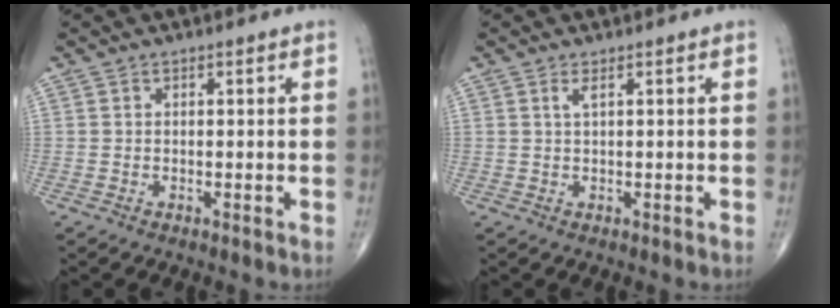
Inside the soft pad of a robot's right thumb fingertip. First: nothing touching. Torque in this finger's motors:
{"motor_torque": [0.16, -0.44, 0.13, 0.04, -0.04]}